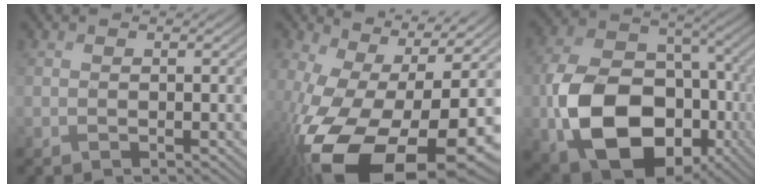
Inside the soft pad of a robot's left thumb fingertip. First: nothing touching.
{"total": 21.2, "force": [-7.0, 11.2, 16.6], "torque": [-0.334, -0.080, -0.071]}
{"total": 16.3, "force": [-4.6, 11.6, 10.5], "torque": [-0.205, -0.041, -0.079]}